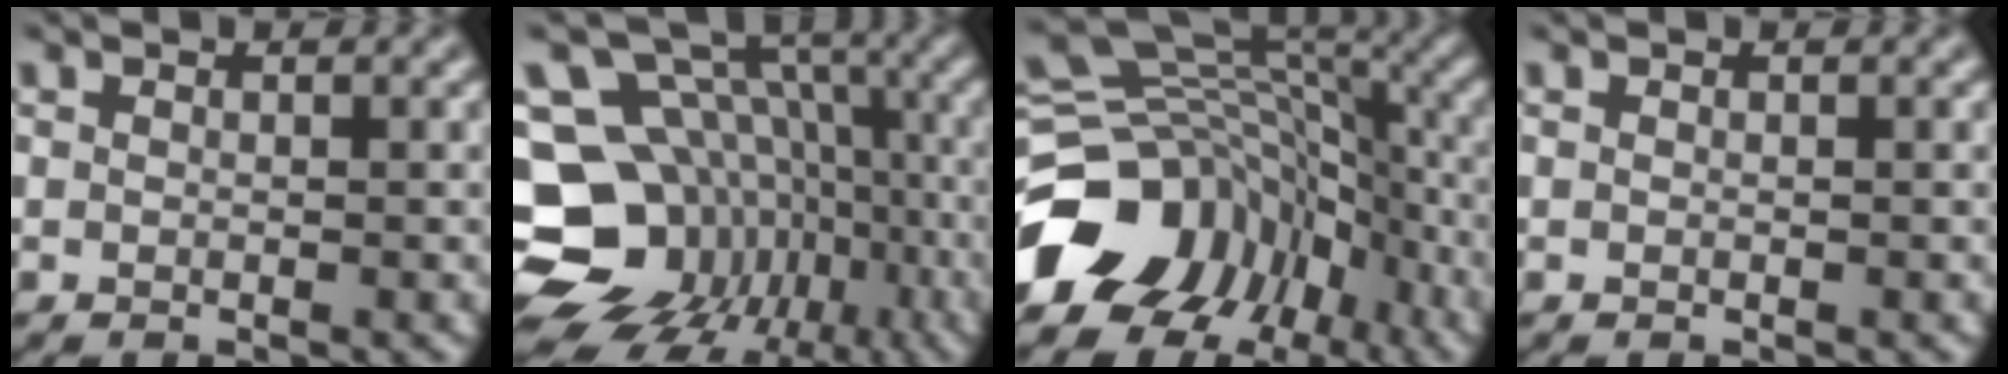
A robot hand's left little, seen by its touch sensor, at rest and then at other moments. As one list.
[{"total": 16.7, "force": [-5.9, 13.8, 7.2], "torque": [-0.138, -0.004, -0.083]}, {"total": 14.4, "force": [-8.0, 10.5, 5.9], "torque": [-0.126, 0.010, -0.125]}, {"total": 0.0}]